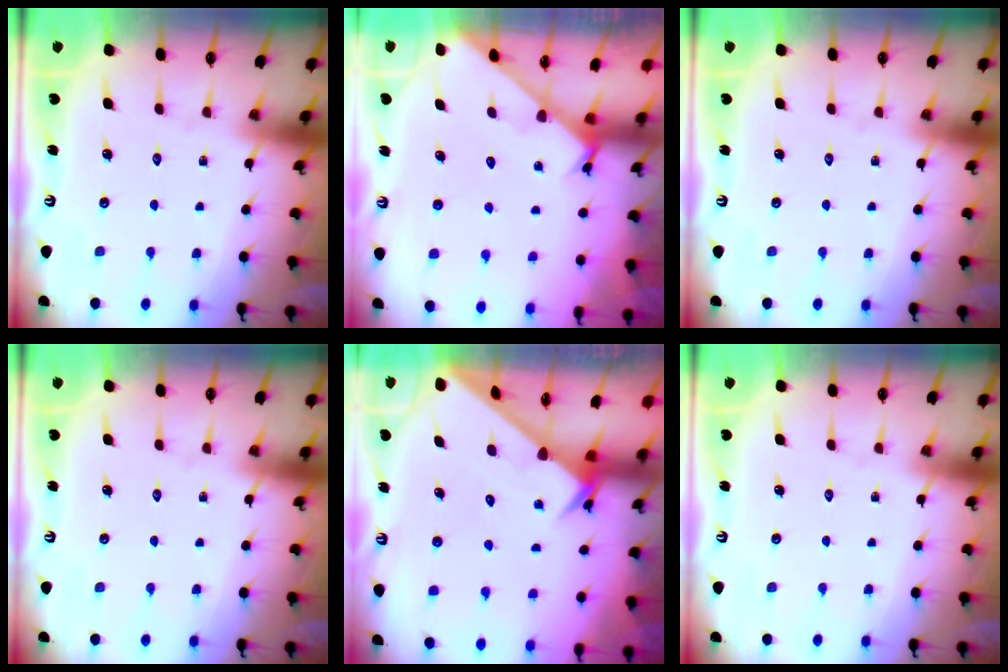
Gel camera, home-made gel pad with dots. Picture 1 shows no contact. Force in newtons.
{"total": 1.7, "press": 1.7, "slide": 0.1}
{"total": 0.0}
{"total": 0.0}
{"total": 2.9, "press": 2.9, "slide": 0.1}
{"total": 0.0}